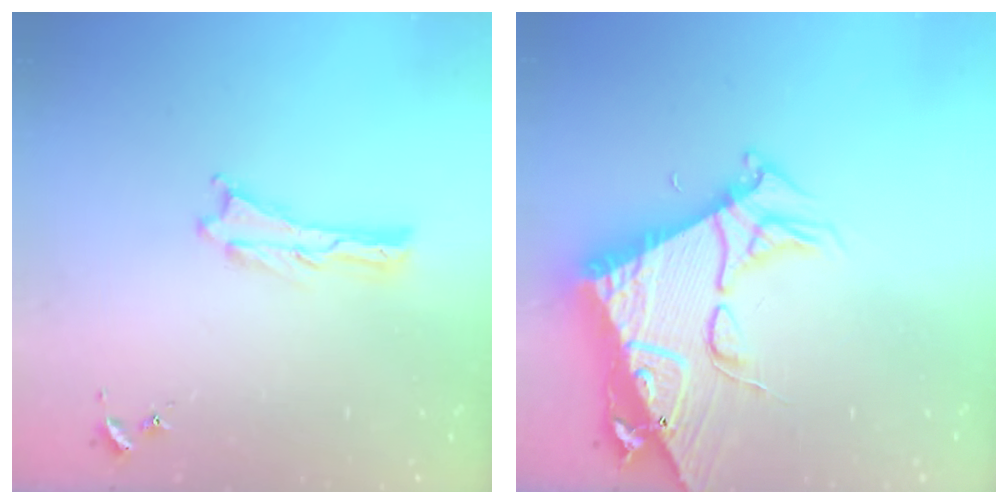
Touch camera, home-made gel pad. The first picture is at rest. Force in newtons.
{"total": 10.8, "press": 10.8, "slide": 0.9}